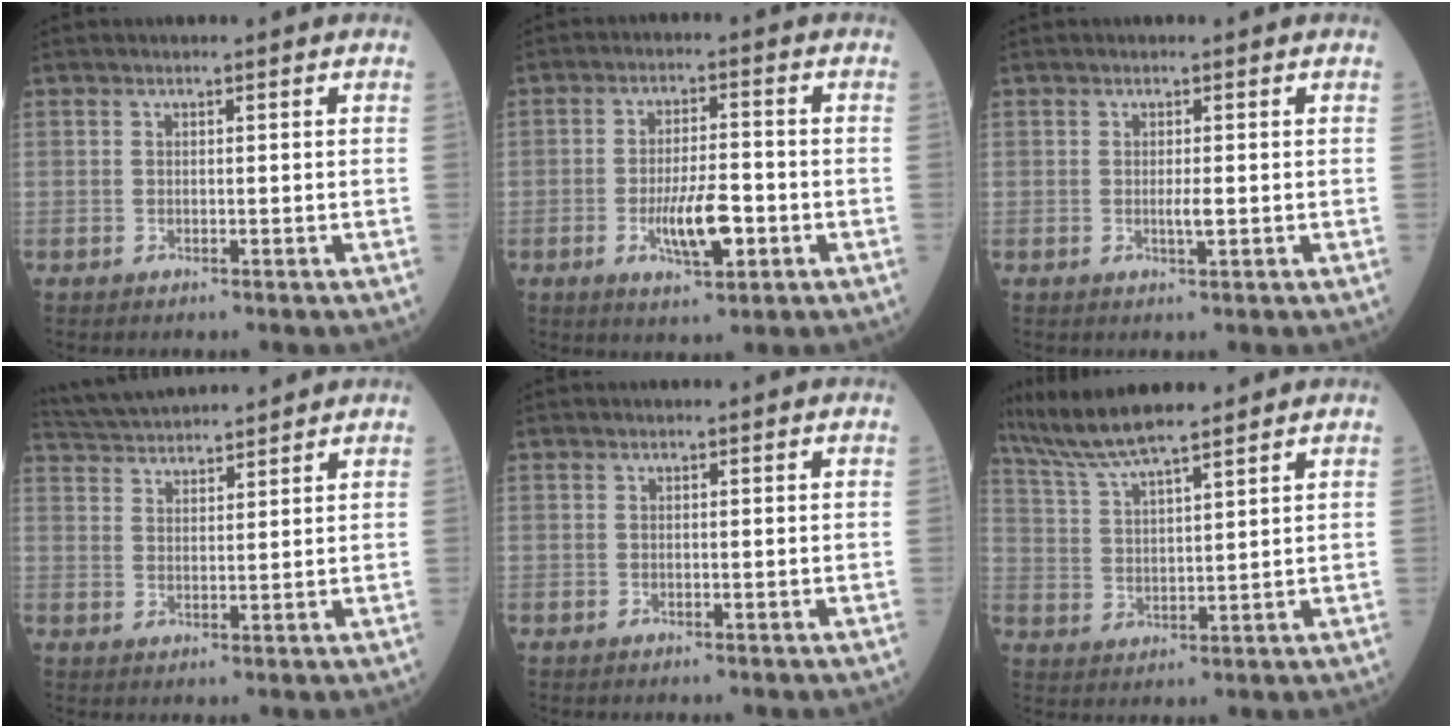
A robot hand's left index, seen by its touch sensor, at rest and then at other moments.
{"total": 7.3, "force": [-2.4, 2.0, 6.6], "torque": [-0.122, -0.008, -0.041]}
{"total": 1.3, "force": [-0.1, 0.0, 1.3], "torque": [-0.026, -0.005, -0.003]}
{"total": 9.6, "force": [9.3, 0.5, 2.4], "torque": [-0.055, 0.031, 0.154]}
{"total": 0.0}
{"total": 10.1, "force": [8.8, 0.4, 5.0], "torque": [-0.099, 0.022, 0.162]}